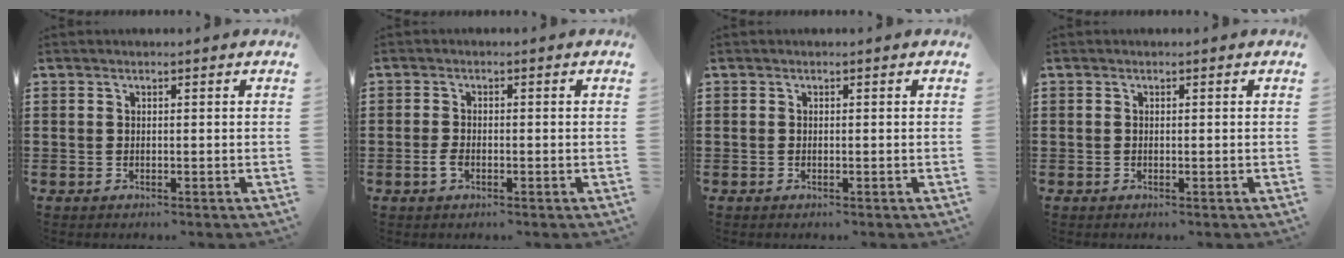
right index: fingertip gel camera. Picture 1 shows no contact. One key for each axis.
{"total": 1.7, "fx": -0.7, "fy": 0.8, "fz": 1.3, "tx": -0.034, "ty": 0.000, "tz": -0.016}
{"total": 0.0}
{"total": 0.0}